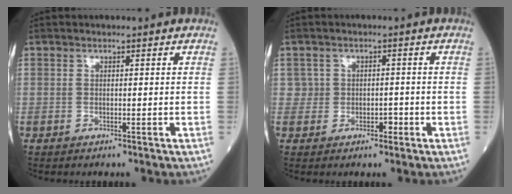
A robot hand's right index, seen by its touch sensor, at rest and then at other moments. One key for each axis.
{"total": 2.4, "fx": -0.4, "fy": 2.3, "fz": 0.6, "tx": 0.003, "ty": 0.008, "tz": -0.006}